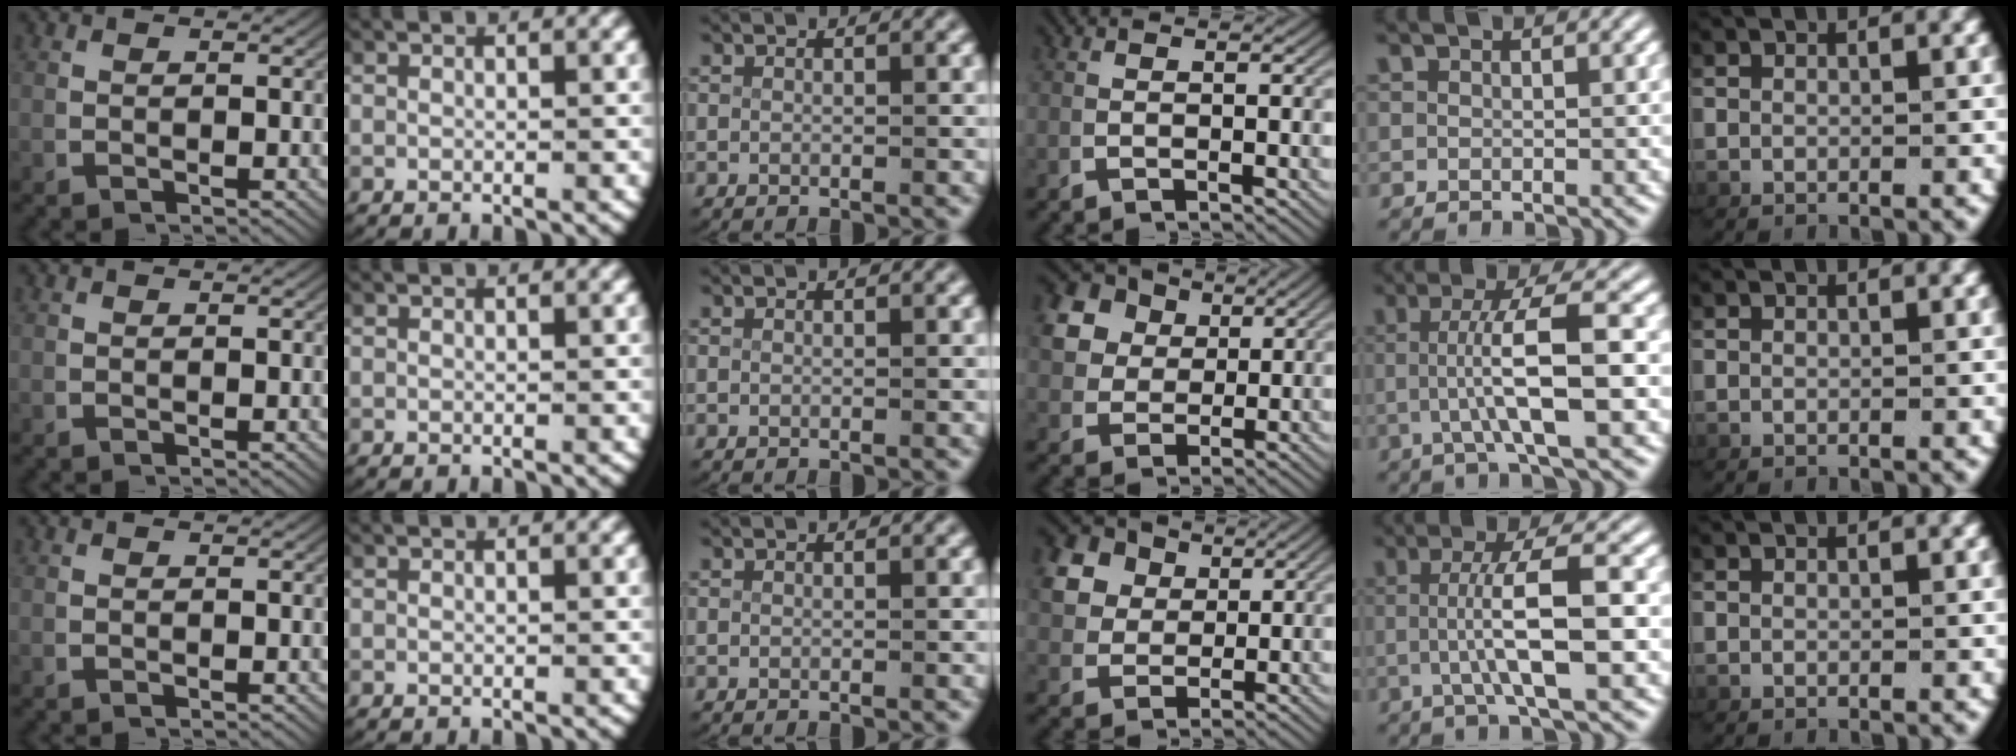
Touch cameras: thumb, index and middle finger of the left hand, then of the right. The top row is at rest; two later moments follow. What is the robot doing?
{"motion": "lift_and_place", "object": "card"}